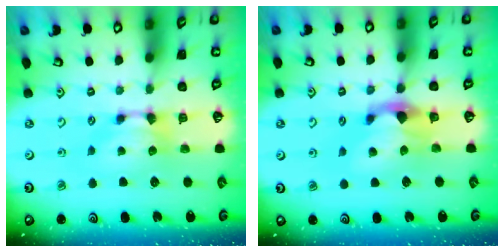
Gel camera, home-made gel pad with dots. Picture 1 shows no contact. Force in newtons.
{"total": 2.5, "press": 2.1, "slide": 1.4}